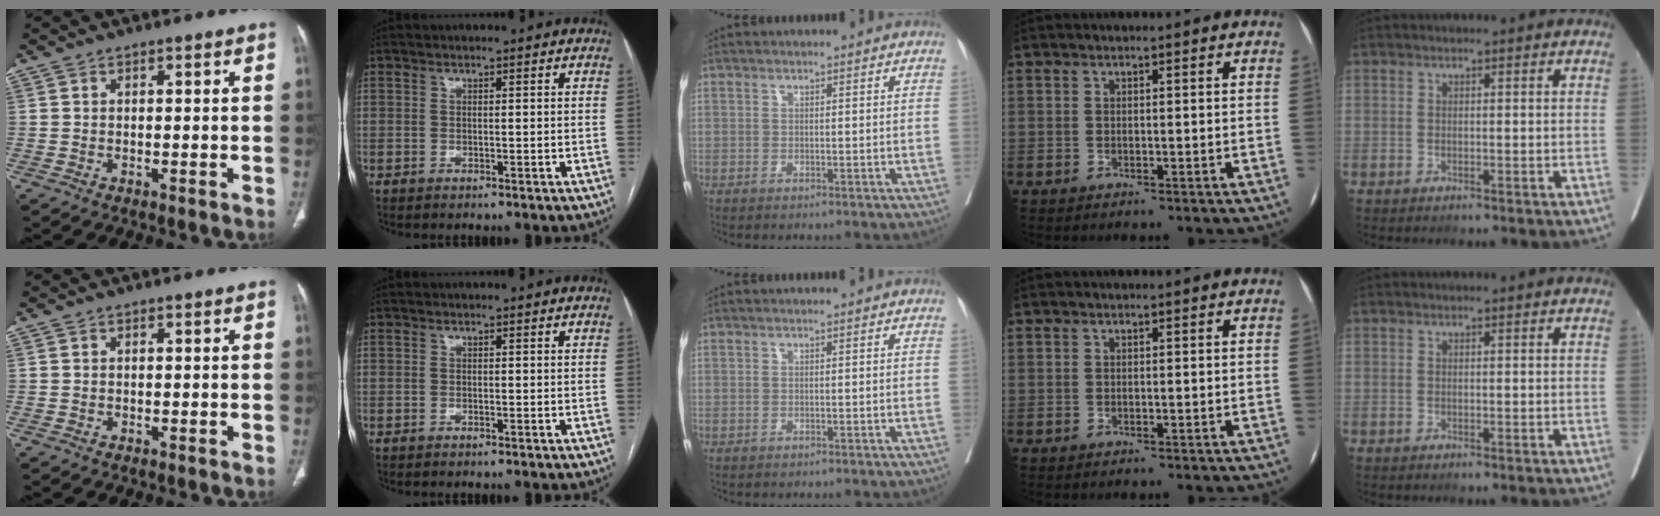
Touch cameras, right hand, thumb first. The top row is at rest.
{}